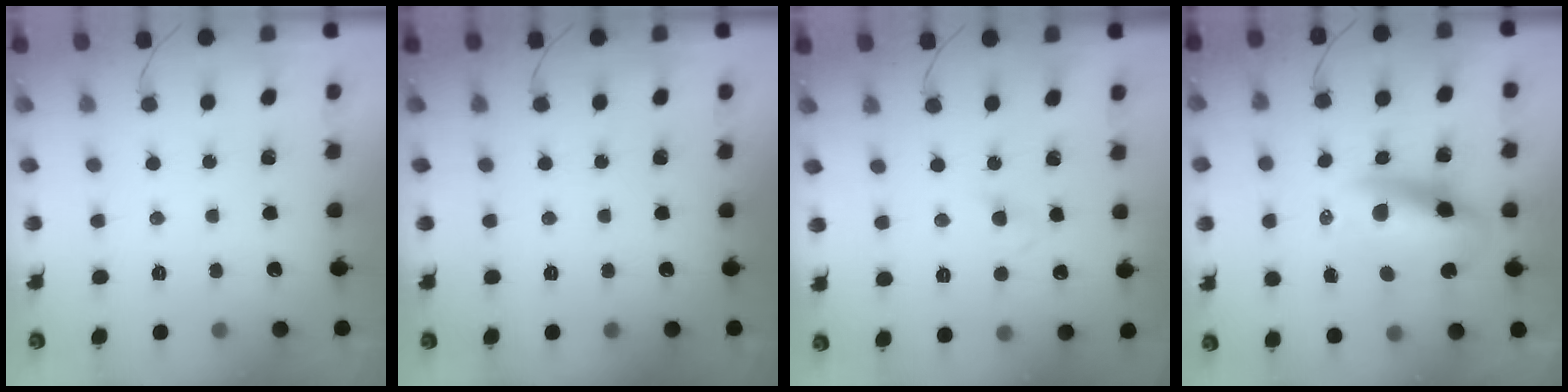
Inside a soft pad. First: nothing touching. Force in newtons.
{"total": 0.0}
{"total": 3.2, "press": 3.0, "slide": 1.2}
{"total": 11.9, "press": 11.5, "slide": 3.0}